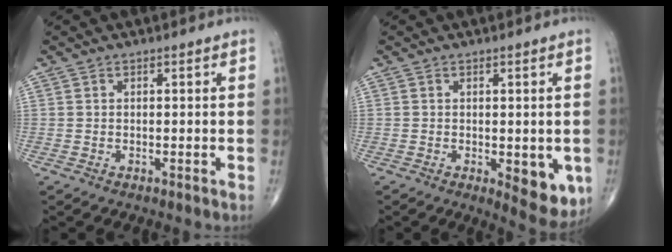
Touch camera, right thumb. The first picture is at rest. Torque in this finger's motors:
{"motor_torque": [0.65, 1.23, 0.00, -0.04, 0.20]}